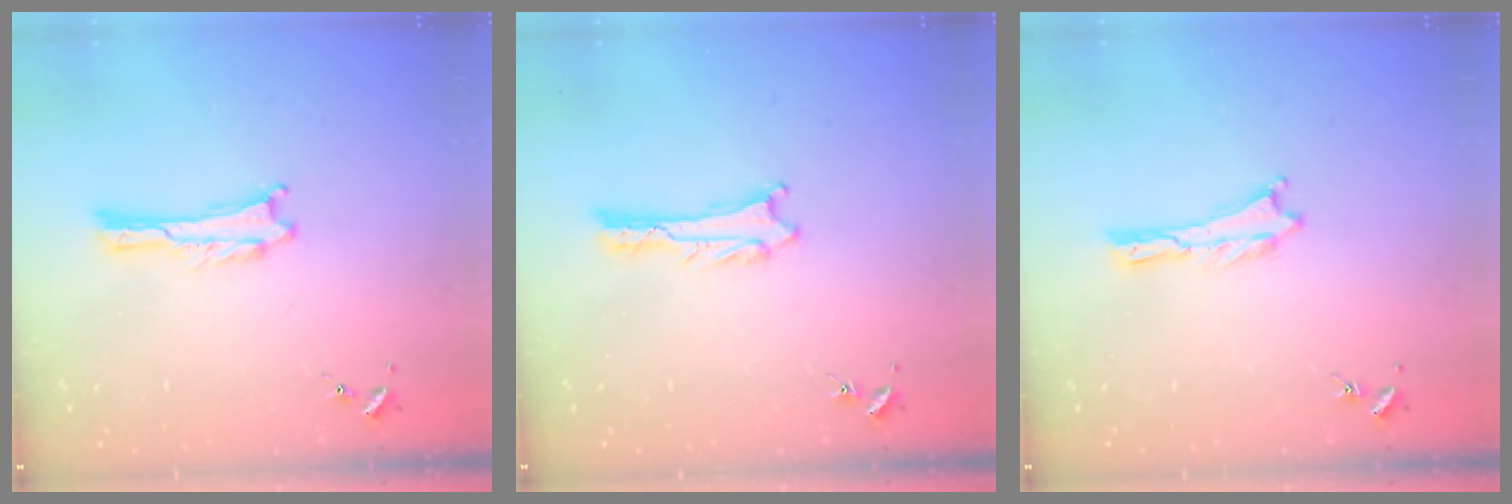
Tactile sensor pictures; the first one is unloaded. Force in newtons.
{"total": 1.0, "press": 1.0, "slide": 0.1}
{"total": 0.0}